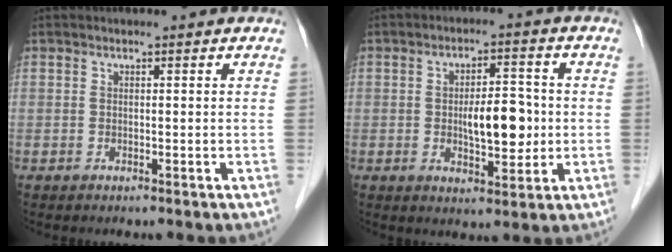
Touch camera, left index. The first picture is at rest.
{"total": 7.1, "force": [-0.4, 2.8, 6.5], "torque": [-0.107, 0.002, -0.004]}